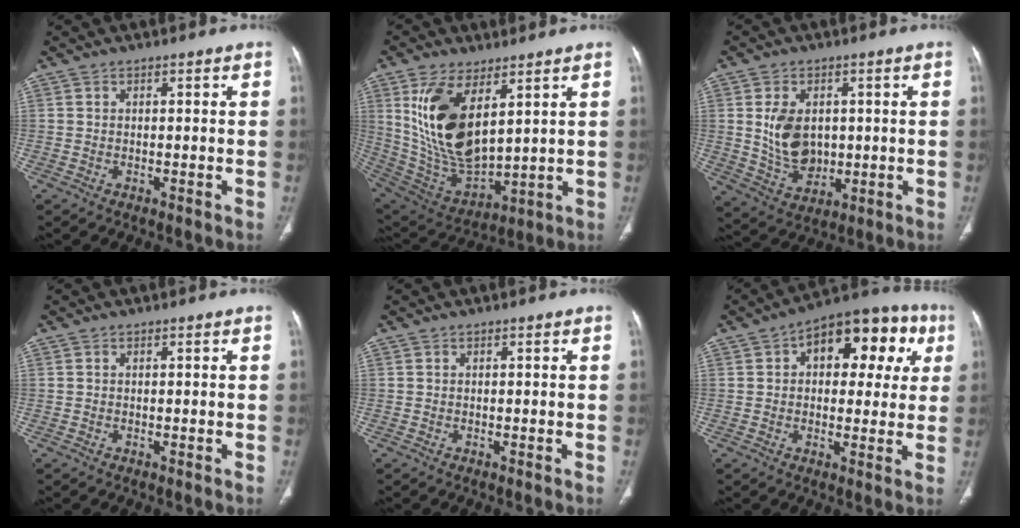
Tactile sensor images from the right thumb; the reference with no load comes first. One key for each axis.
{"total": 18.0, "fx": 6.7, "fy": 8.6, "fz": 14.3, "tx": -0.263, "ty": -0.028, "tz": 0.151}
{"total": 9.9, "fx": 1.1, "fy": 7.1, "fz": 6.8, "tx": -0.097, "ty": -0.012, "tz": 0.038}
{"total": 0.0}
{"total": 0.0}
{"total": 17.6, "fx": 5.4, "fy": 9.9, "fz": 13.5, "tx": -0.125, "ty": 0.025, "tz": 0.064}